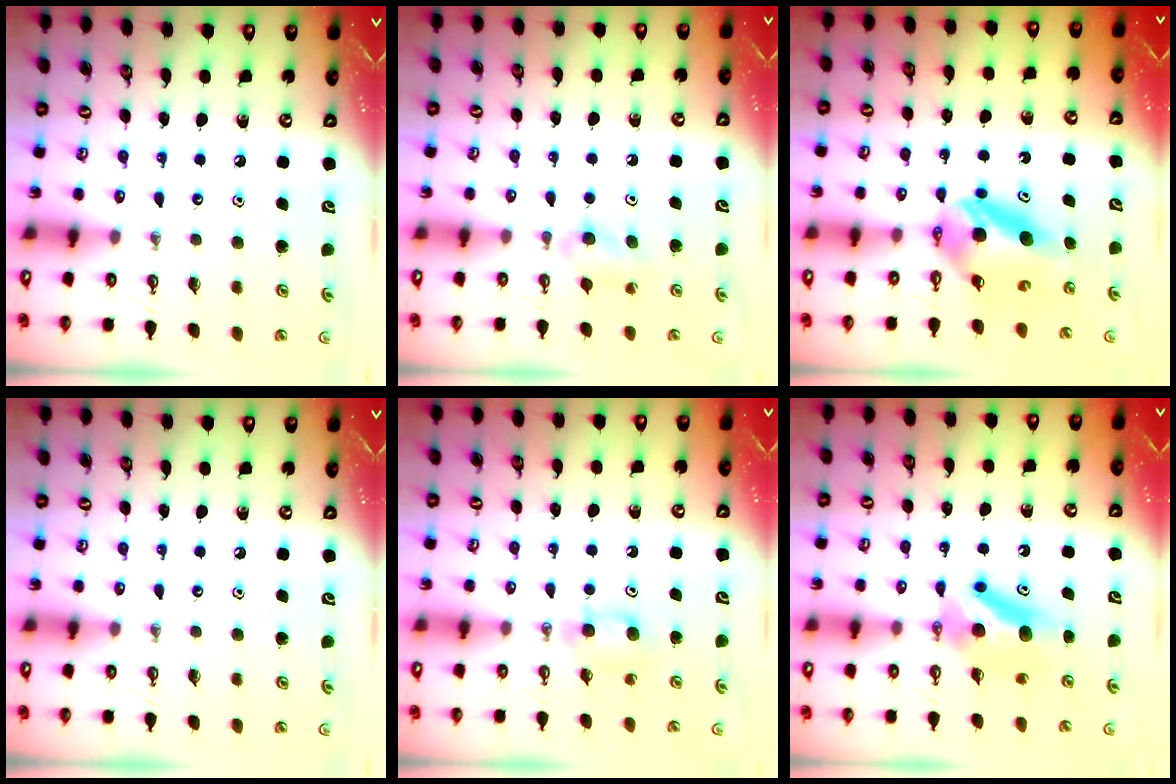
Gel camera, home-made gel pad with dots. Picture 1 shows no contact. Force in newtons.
{"total": 4.3, "press": 4.2, "slide": 0.9}
{"total": 7.7, "press": 7.6, "slide": 0.6}
{"total": 0.0}
{"total": 4.4, "press": 4.4, "slide": 0.7}
{"total": 8.2, "press": 5.9, "slide": 5.7}